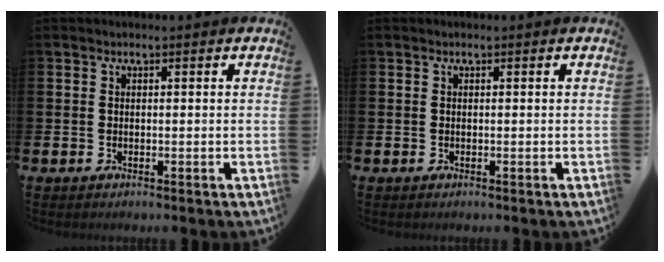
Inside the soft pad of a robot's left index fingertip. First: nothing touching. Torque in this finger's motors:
{"motor_torque": [-0.01, 0.01, 0.00, -0.01]}